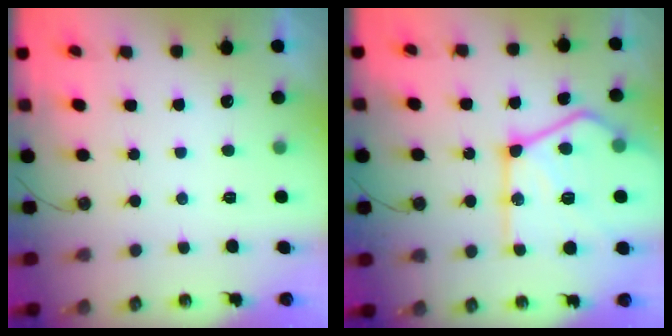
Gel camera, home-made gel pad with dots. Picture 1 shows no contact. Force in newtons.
{"total": 26.3, "press": 26.1, "slide": 3.0}